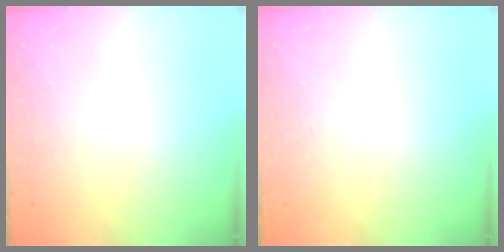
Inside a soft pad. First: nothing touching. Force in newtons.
{"total": 0.0}